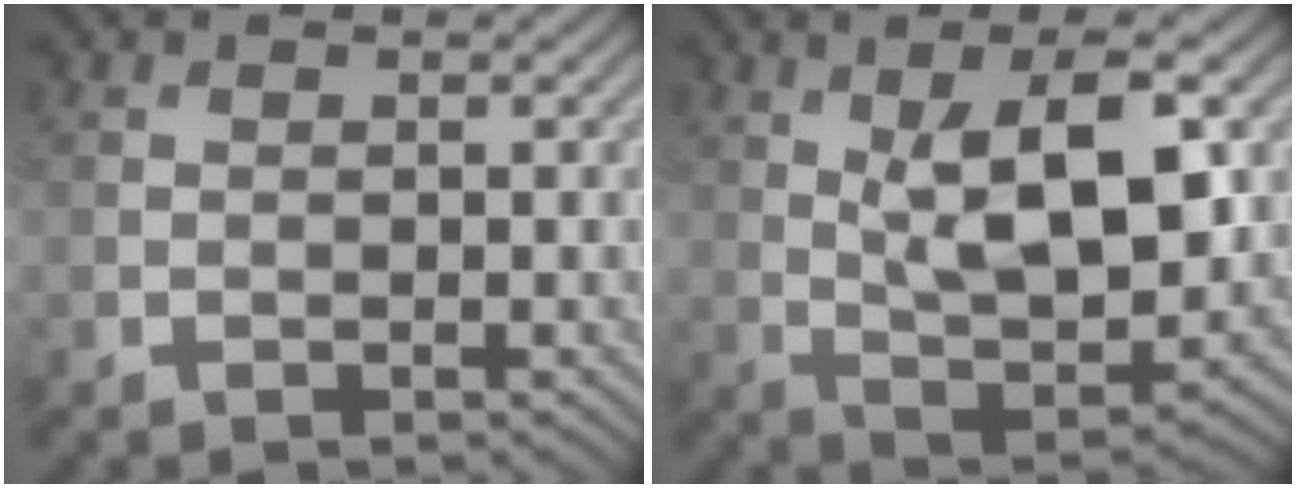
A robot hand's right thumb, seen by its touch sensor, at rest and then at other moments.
{"total": 11.8, "force": [2.7, 4.9, 10.4], "torque": [-0.183, -0.003, 0.045]}